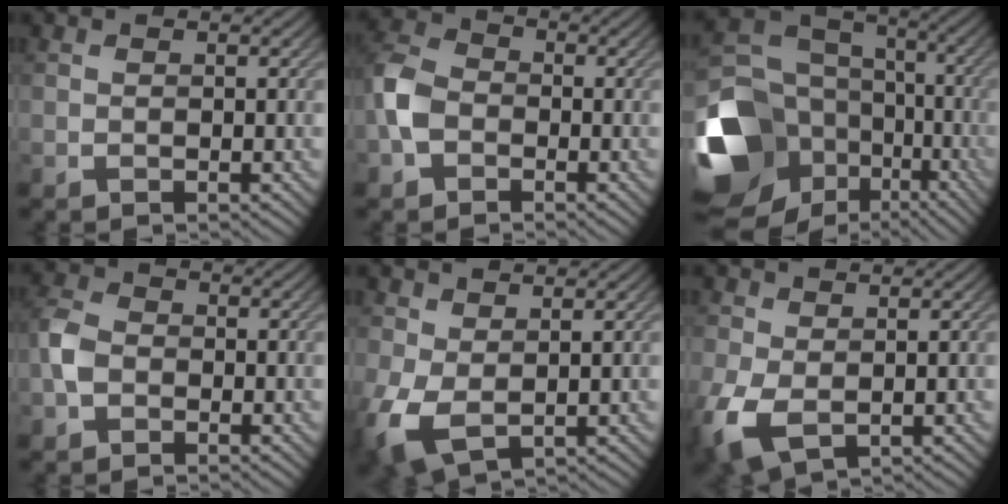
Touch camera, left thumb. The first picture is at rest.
{"total": 5.5, "force": [-2.0, 4.1, 3.0], "torque": [-0.077, 0.005, -0.058]}
{"total": 19.1, "force": [-6.8, 14.5, 10.4], "torque": [-0.274, -0.028, -0.094]}
{"total": 3.7, "force": [-1.4, 2.8, 2.0], "torque": [-0.053, 0.003, -0.041]}
{"total": 5.4, "force": [-0.1, 3.4, 4.2], "torque": [-0.118, -0.015, -0.001]}
{"total": 5.9, "force": [-1.3, 3.9, 4.3], "torque": [-0.118, -0.018, -0.024]}